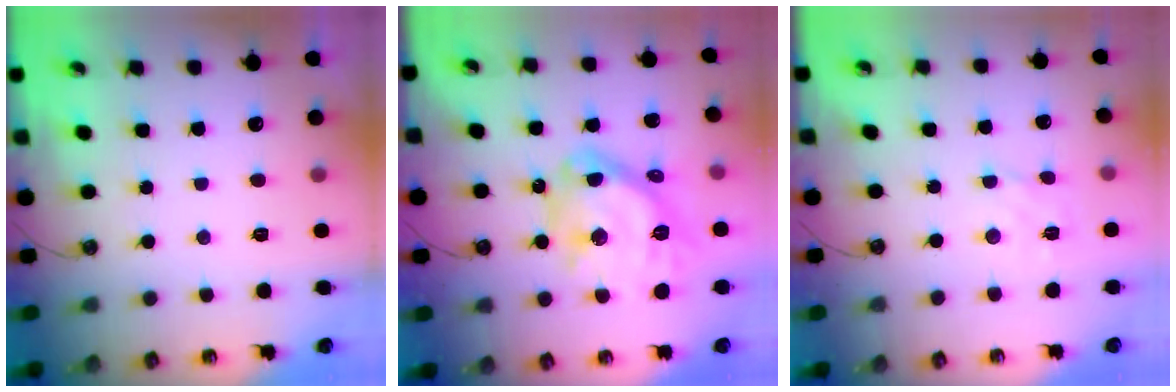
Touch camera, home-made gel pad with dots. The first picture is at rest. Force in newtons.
{"total": 18.9, "press": 18.8, "slide": 1.9}
{"total": 2.9, "press": 2.9, "slide": 0.2}